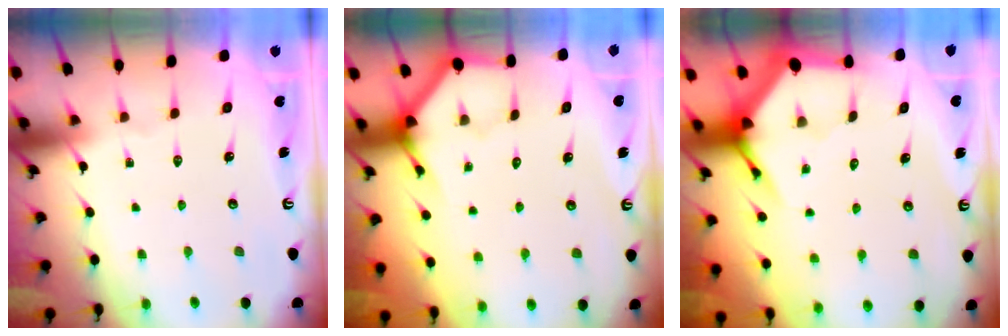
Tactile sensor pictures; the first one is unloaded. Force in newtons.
{"total": 3.9, "press": 3.9, "slide": 0.2}
{"total": 4.0, "press": 4.0, "slide": 0.5}